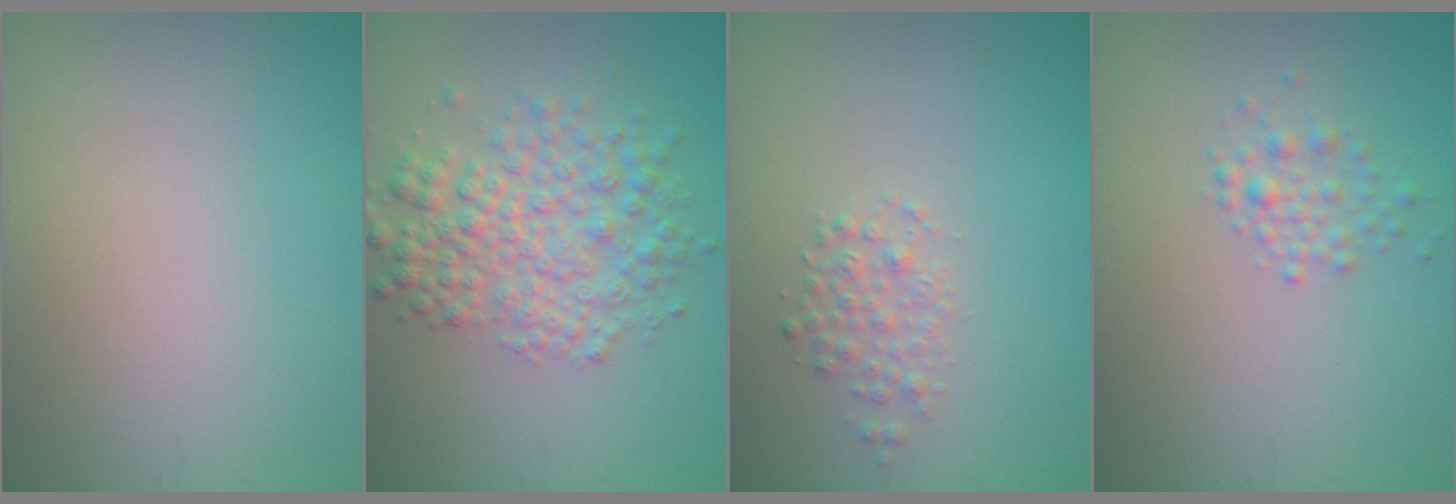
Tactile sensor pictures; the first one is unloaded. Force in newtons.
{"total": 5.4, "press": 5.4, "slide": 0.1}
{"total": 1.6, "press": 1.6, "slide": 0.0}
{"total": 1.7, "press": 1.7, "slide": 0.0}